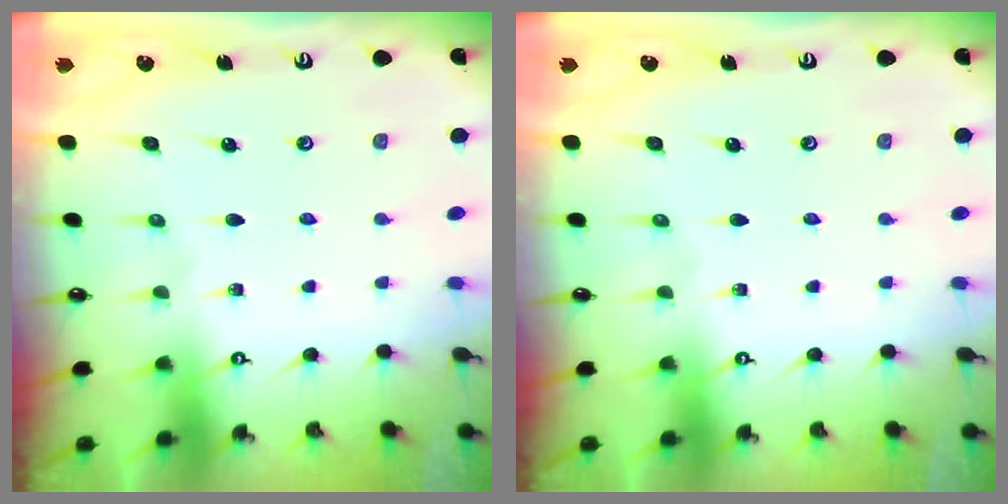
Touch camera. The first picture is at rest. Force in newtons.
{"total": 0.0}